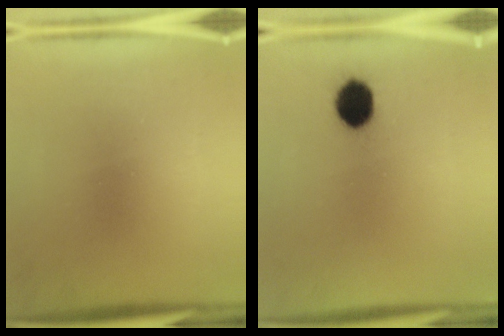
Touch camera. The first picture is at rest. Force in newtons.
{"total": 6.8}